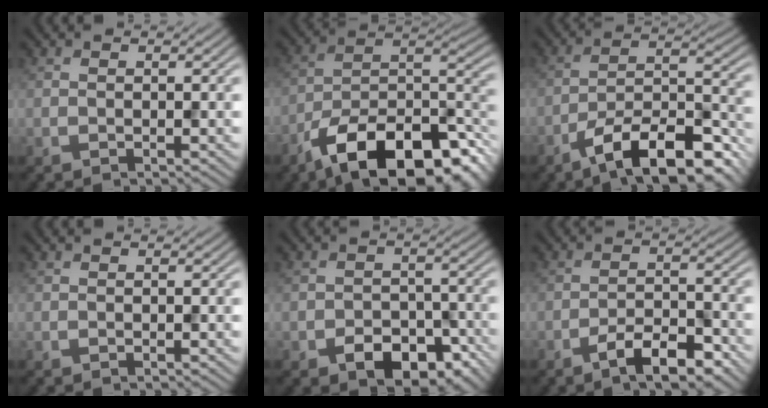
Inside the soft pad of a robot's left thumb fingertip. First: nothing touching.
{"total": 17.5, "force": [-11.1, 7.3, 11.3], "torque": [-0.186, -0.021, -0.181]}
{"total": 13.7, "force": [-9.5, 4.1, 9.0], "torque": [-0.146, -0.001, -0.167]}
{"total": 0.0}
{"total": 6.7, "force": [-3.7, 4.1, 3.7], "torque": [-0.053, -0.013, -0.060]}
{"total": 5.9, "force": [-3.9, 2.0, 3.9], "torque": [-0.062, 0.009, -0.068]}